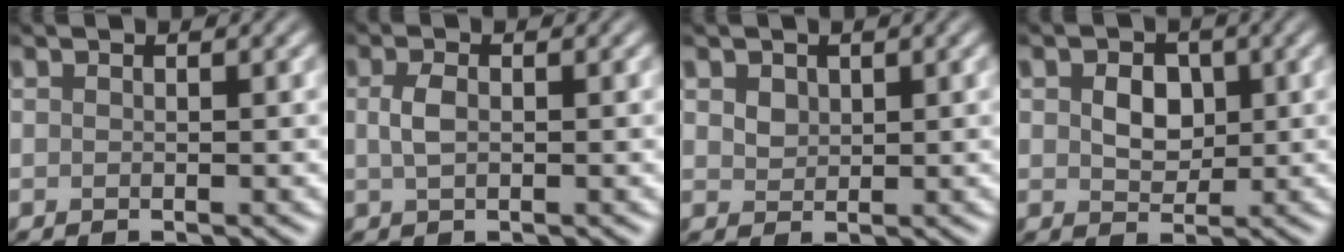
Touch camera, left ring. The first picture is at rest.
{"total": 1.7, "force": [0.1, 0.8, 1.5], "torque": [-0.037, 0.002, 0.000]}
{"total": 1.4, "force": [0.7, 1.1, 0.6], "torque": [-0.015, 0.001, 0.012]}
{"total": 3.0, "force": [0.5, 2.3, 1.9], "torque": [-0.037, -0.002, 0.006]}